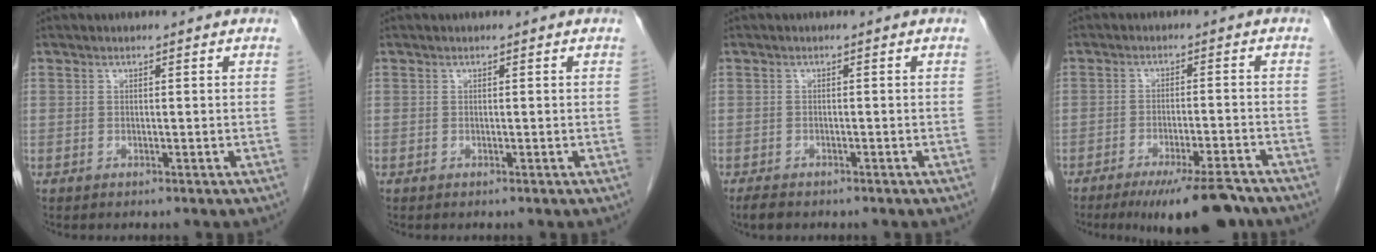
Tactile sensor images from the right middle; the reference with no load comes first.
{"total": 0.0}
{"total": 2.2, "force": [-1.8, 0.9, 1.1], "torque": [-0.026, -0.005, -0.025]}
{"total": 10.8, "force": [-8.6, 1.4, 6.2], "torque": [-0.084, -0.012, -0.132]}